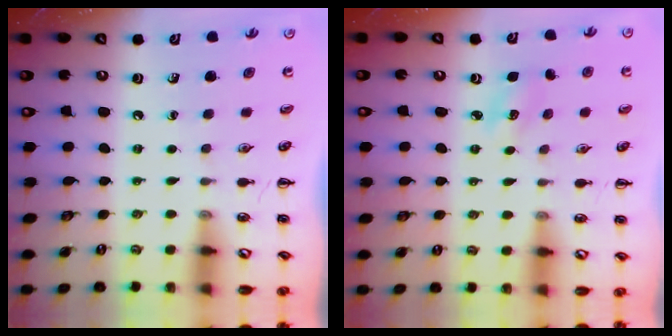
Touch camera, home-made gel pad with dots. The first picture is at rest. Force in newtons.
{"total": 4.2, "press": 4.0, "slide": 1.3}